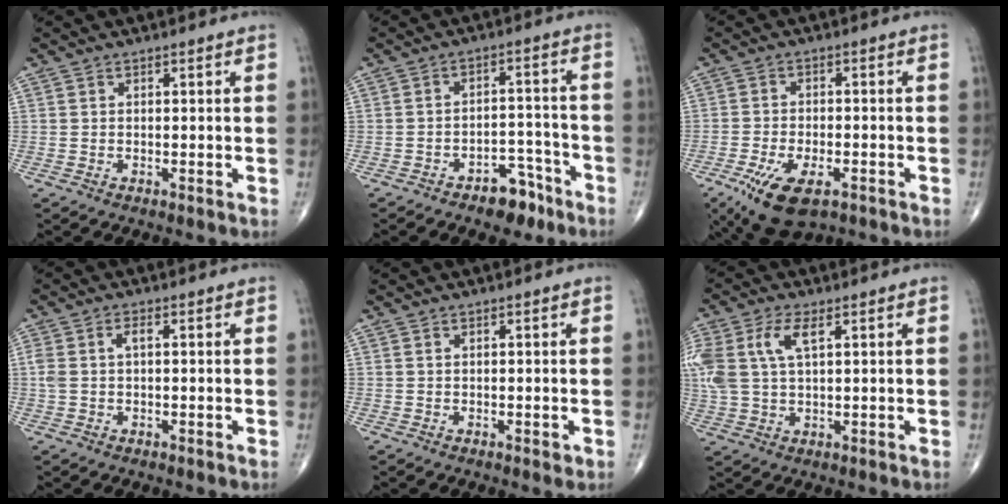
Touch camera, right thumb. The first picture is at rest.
{"total": 7.2, "force": [-4.9, 3.8, 3.6], "torque": [-0.023, 0.046, -0.073]}
{"total": 11.2, "force": [-5.9, 5.1, 8.0], "torque": [-0.146, 0.005, -0.092]}
{"total": 3.1, "force": [0.4, 1.6, 2.7], "torque": [-0.073, 0.013, 0.007]}
{"total": 0.7, "force": [-0.1, 0.4, 0.5], "torque": [-0.002, -0.001, 0.000]}
{"total": 11.3, "force": [3.6, 5.8, 9.0], "torque": [-0.229, 0.011, 0.073]}